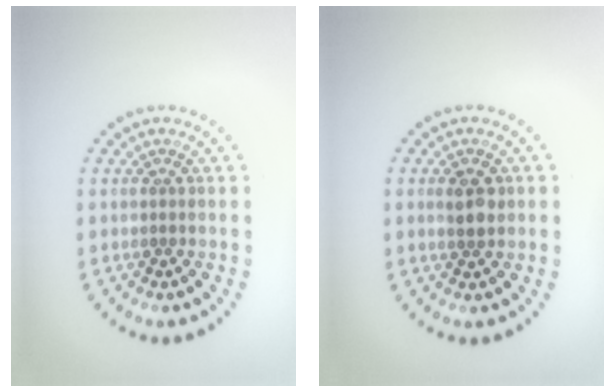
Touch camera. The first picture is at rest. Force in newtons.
{"total": 1.9, "press": 1.9, "slide": 0.5}